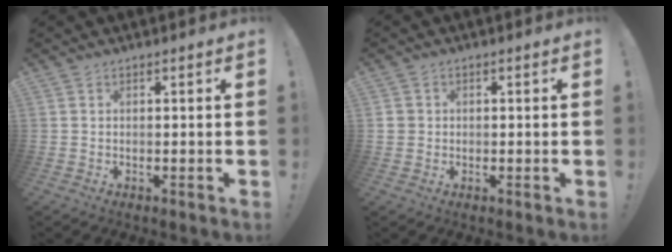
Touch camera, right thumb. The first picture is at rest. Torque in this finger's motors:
{"motor_torque": [0.01, 0.14, 0.50, -0.11, 0.00]}